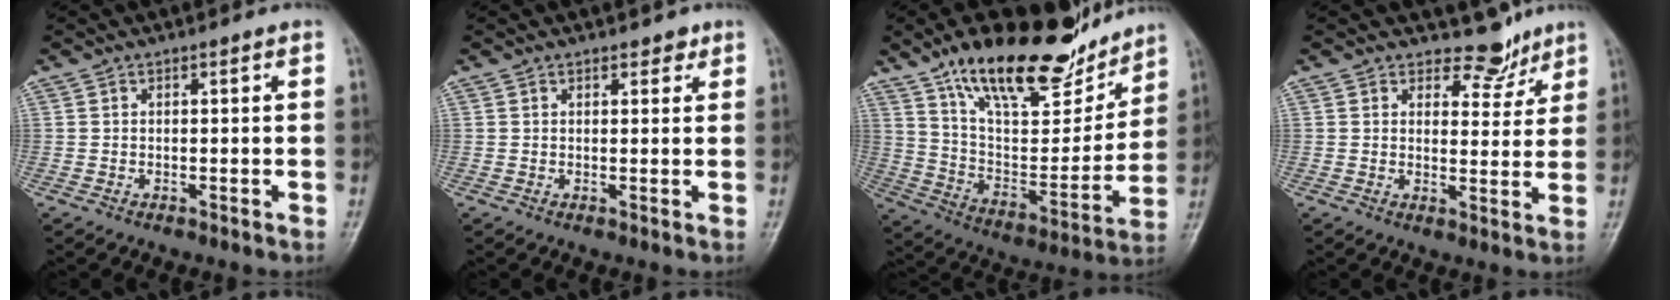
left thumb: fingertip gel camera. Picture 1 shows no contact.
{"total": 1.8, "force": [1.3, 1.0, 0.7], "torque": [0.005, -0.006, 0.013]}
{"total": 25.1, "force": [17.5, 9.7, 15.2], "torque": [-0.195, -0.067, 0.291]}
{"total": 5.2, "force": [4.5, 2.7, 0.5], "torque": [0.020, -0.038, 0.063]}